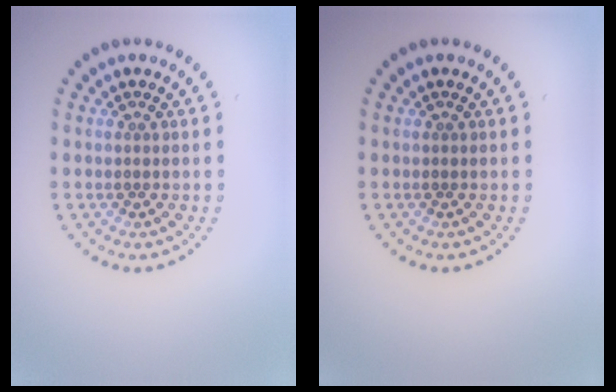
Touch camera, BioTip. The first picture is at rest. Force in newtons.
{"total": 0.0}